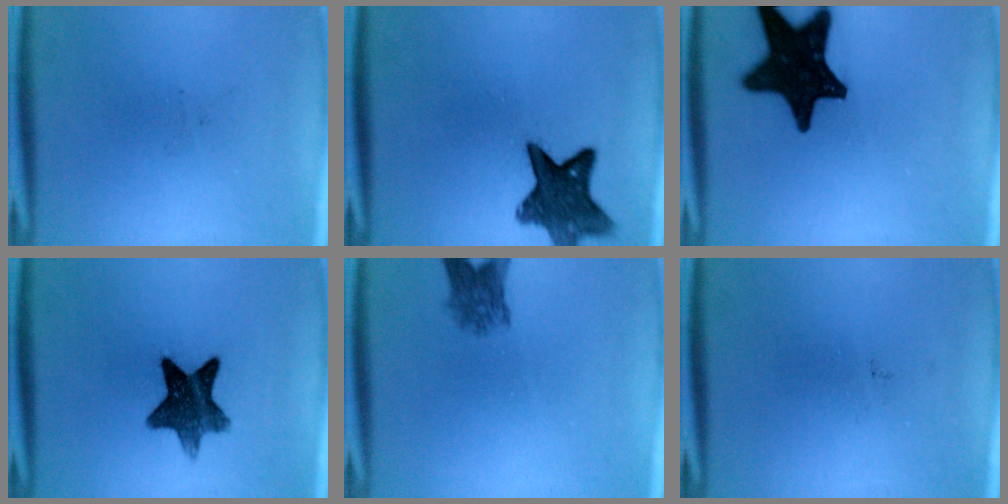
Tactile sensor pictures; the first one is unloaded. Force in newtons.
{"total": 10.1}
{"total": 18.9}
{"total": 10.9}
{"total": 4.1}
{"total": 0.0}